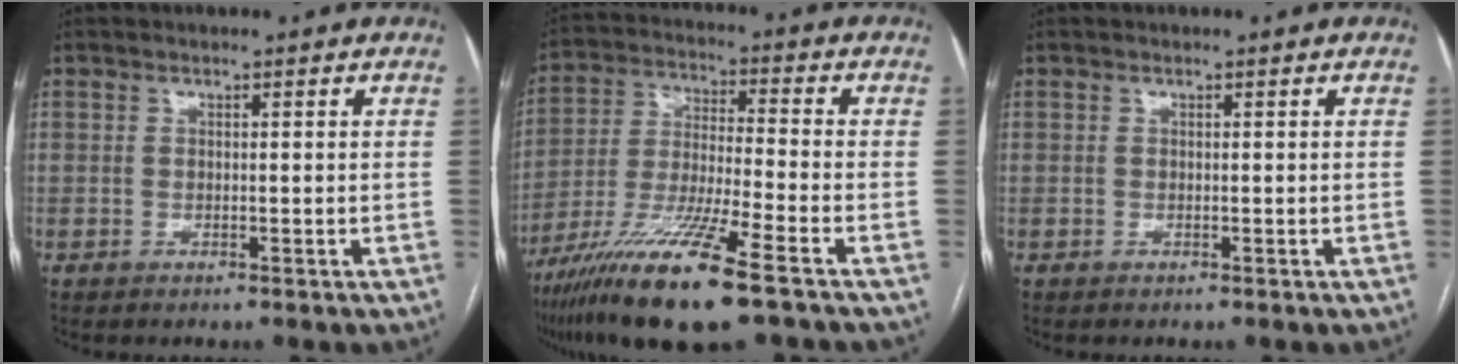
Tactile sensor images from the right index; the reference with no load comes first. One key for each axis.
{"total": 16.0, "fx": -10.0, "fy": 0.6, "fz": 12.4, "tx": -0.254, "ty": -0.045, "tz": -0.184}
{"total": 0.0}